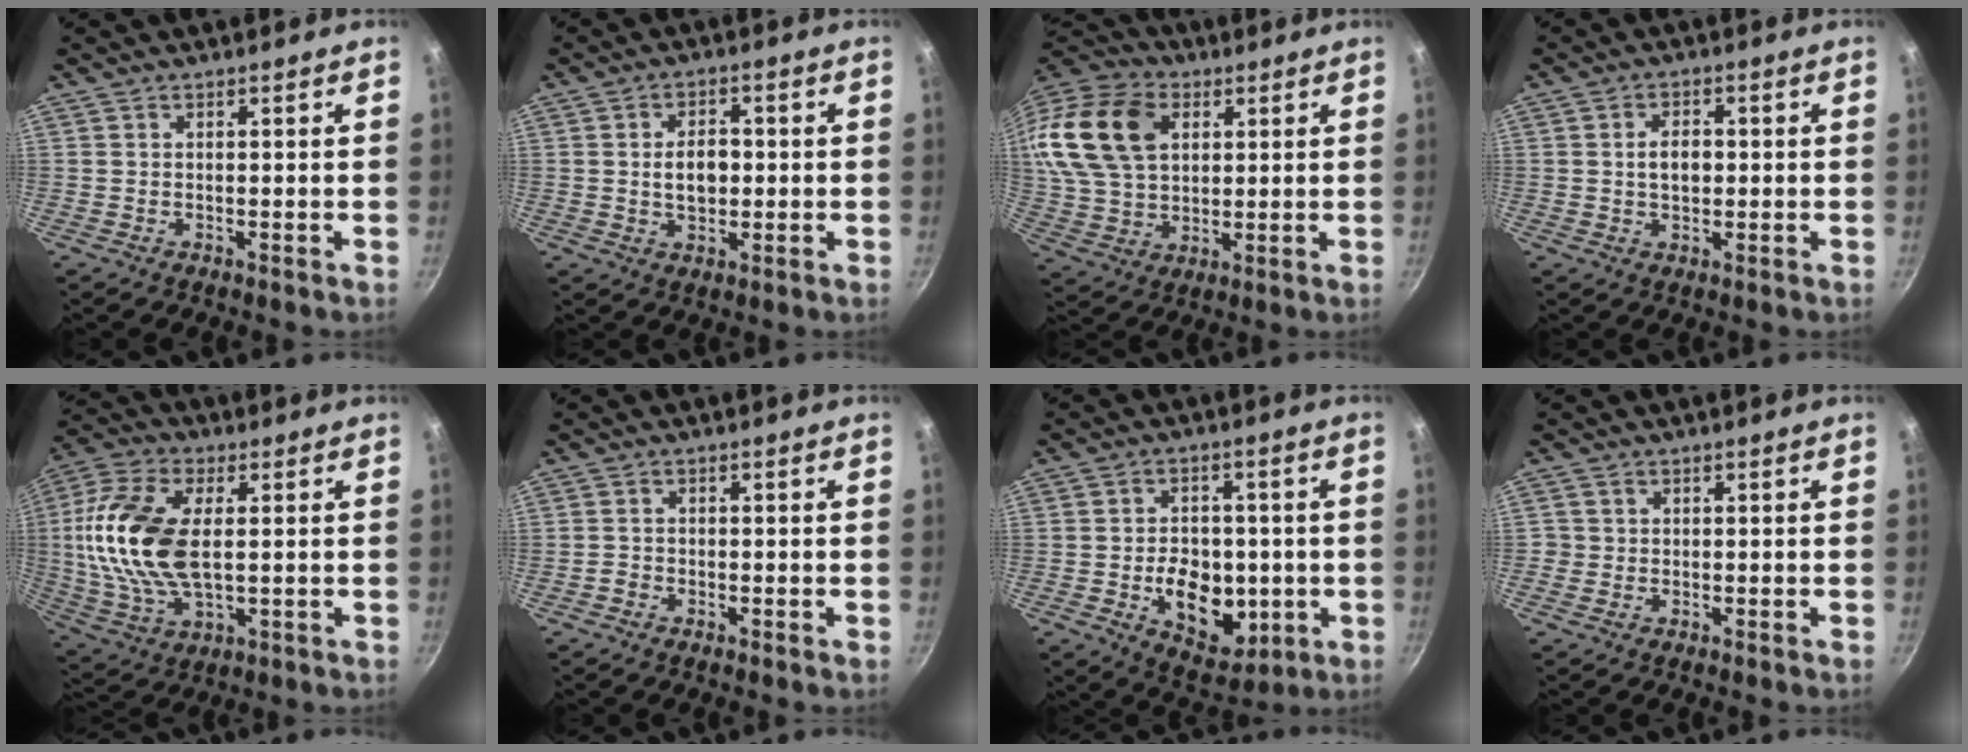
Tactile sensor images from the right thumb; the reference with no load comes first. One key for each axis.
{"total": 5.9, "fx": 0.1, "fy": 3.8, "fz": 4.5, "tx": -0.056, "ty": 0.003, "tz": 0.002}
{"total": 23.0, "fx": 6.8, "fy": 16.2, "fz": 15.0, "tx": -0.303, "ty": 0.017, "tz": 0.124}
{"total": 5.1, "fx": 0.3, "fy": 3.3, "fz": 3.9, "tx": -0.048, "ty": 0.005, "tz": 0.003}
{"total": 18.6, "fx": 1.8, "fy": 9.9, "fz": 15.6, "tx": -0.310, "ty": 0.003, "tz": 0.028}
{"total": 1.2, "fx": -0.9, "fy": 0.8, "fz": 0.2, "tx": -0.004, "ty": 0.010, "tz": -0.020}
{"total": 13.2, "fx": -2.1, "fy": 9.4, "fz": 9.1, "tx": -0.090, "ty": -0.004, "tz": -0.016}
{"total": 1.3, "fx": -0.3, "fy": 1.3, "fz": 0.2, "tx": 0.002, "ty": 0.004, "tz": -0.006}